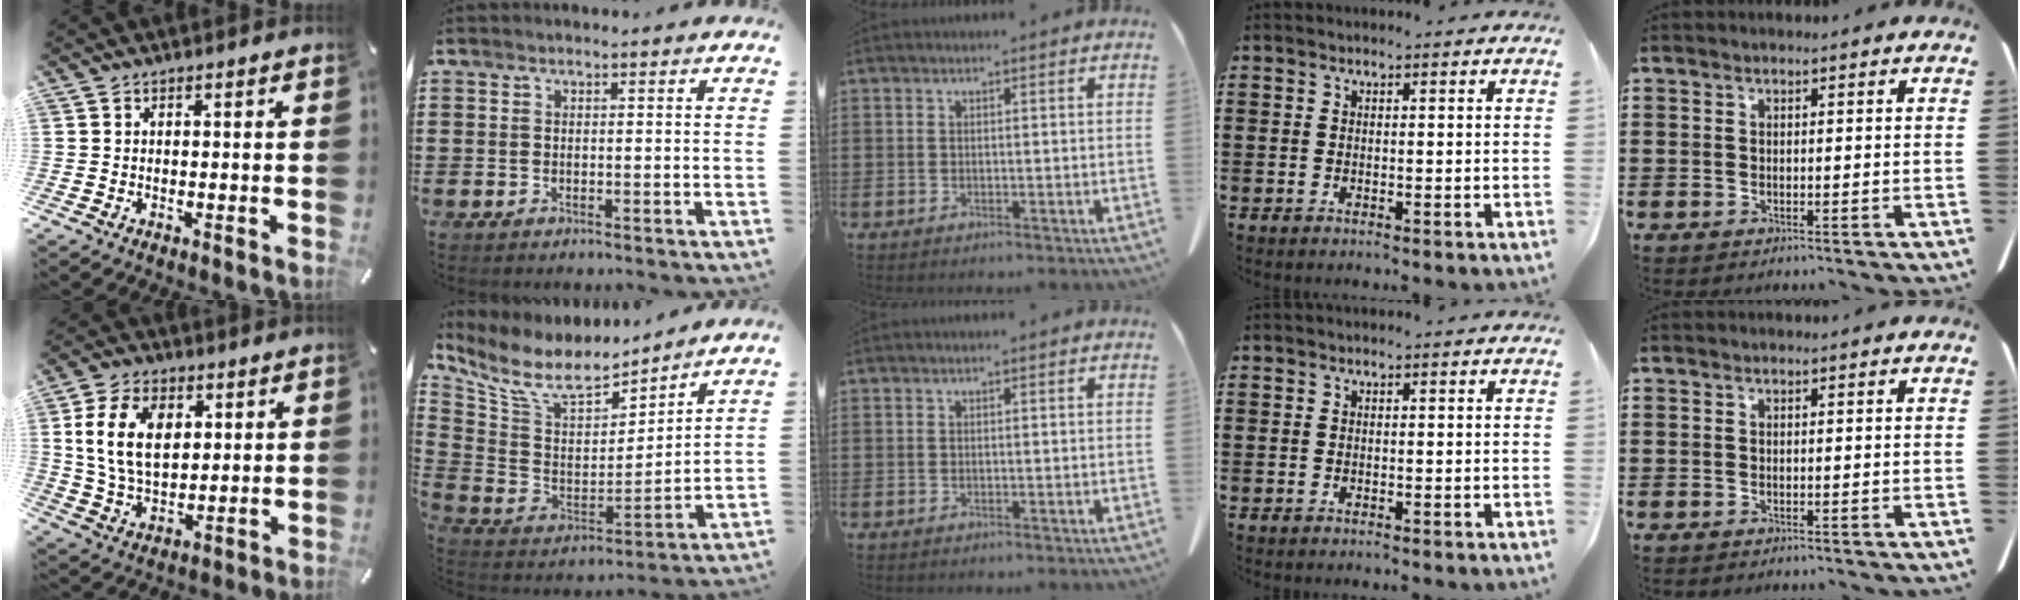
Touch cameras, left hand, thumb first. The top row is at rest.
{"thumb": {"total": 12.3, "force": [3.5, 8.3, 8.3], "torque": [-0.176, 0.002, 0.061]}, "index": {"total": 9.2, "force": [7.0, 3.8, 4.7], "torque": [-0.128, -0.037, 0.120]}}